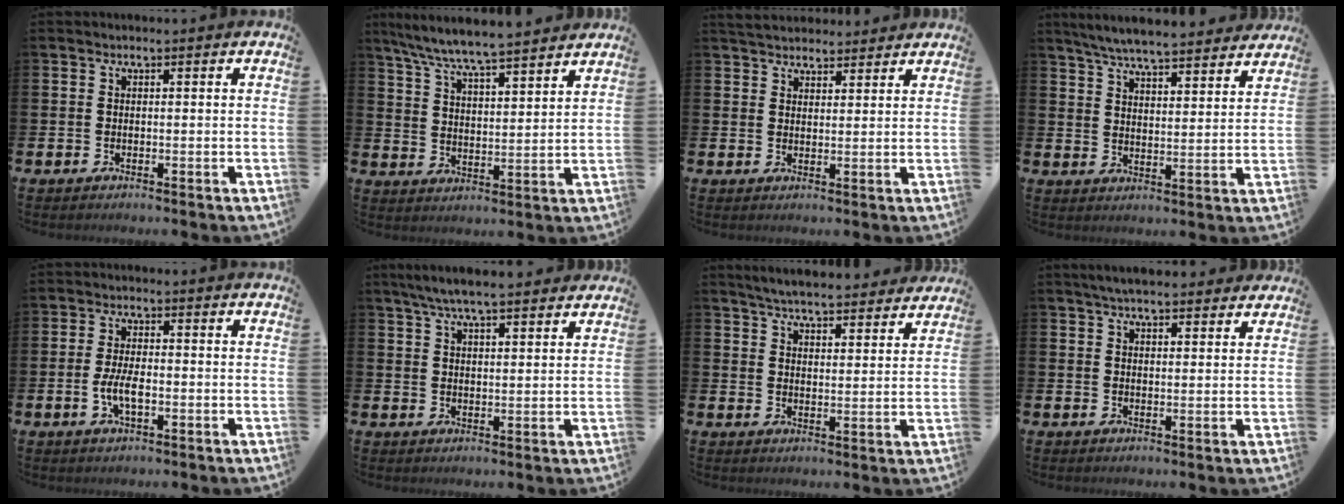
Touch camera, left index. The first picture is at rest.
{"total": 7.4, "force": [7.2, 0.0, 2.0], "torque": [-0.065, -0.046, 0.126]}
{"total": 4.1, "force": [3.9, 1.0, 0.1], "torque": [-0.009, -0.017, 0.073]}
{"total": 6.7, "force": [6.5, 0.5, 1.6], "torque": [-0.046, -0.039, 0.114]}
{"total": 3.9, "force": [-0.9, 1.6, 3.5], "torque": [-0.063, -0.001, -0.019]}
{"total": 6.2, "force": [5.7, 0.7, 2.4], "torque": [-0.055, -0.018, 0.103]}
{"total": 5.8, "force": [5.7, 0.5, 1.0], "torque": [-0.031, -0.036, 0.099]}
{"total": 4.2, "force": [3.9, 0.8, 1.2], "torque": [-0.027, -0.011, 0.071]}